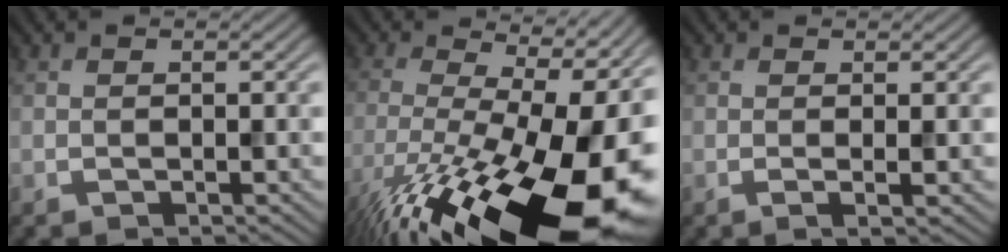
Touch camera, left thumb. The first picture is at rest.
{"total": 20.2, "force": [-8.2, 7.3, 17.0], "torque": [-0.264, -0.032, -0.120]}
{"total": 1.4, "force": [0.1, 0.3, 1.4], "torque": [-0.024, 0.001, -0.002]}